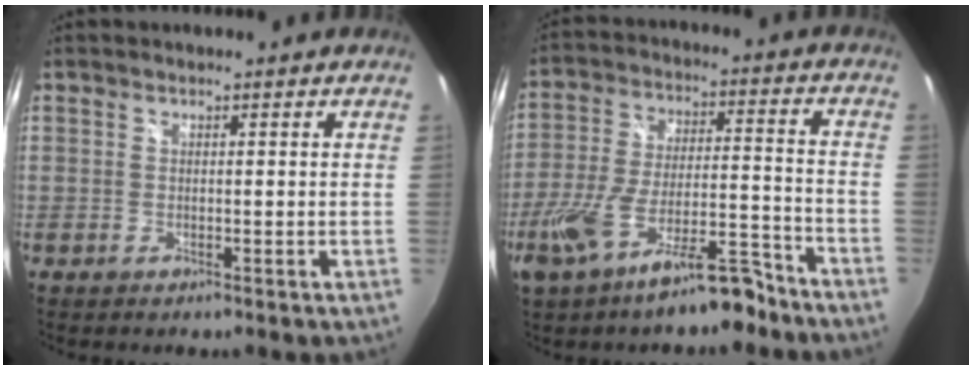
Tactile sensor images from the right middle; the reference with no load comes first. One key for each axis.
{"total": 15.5, "fx": -10.9, "fy": 3.9, "fz": 10.3, "tx": -0.201, "ty": -0.017, "tz": -0.178}